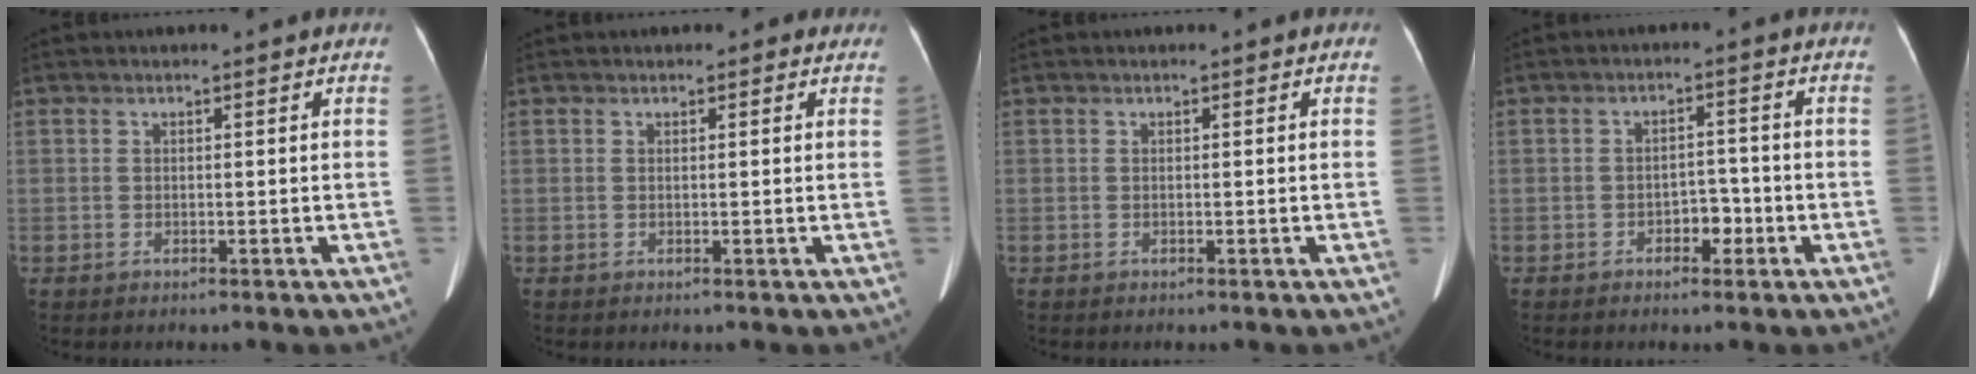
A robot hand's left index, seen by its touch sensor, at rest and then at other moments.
{"total": 0.8, "force": [0.5, 0.6, 0.4], "torque": [-0.008, 0.005, 0.002]}
{"total": 0.0}
{"total": 3.2, "force": [-1.6, 1.9, 2.1], "torque": [-0.025, 0.011, -0.025]}